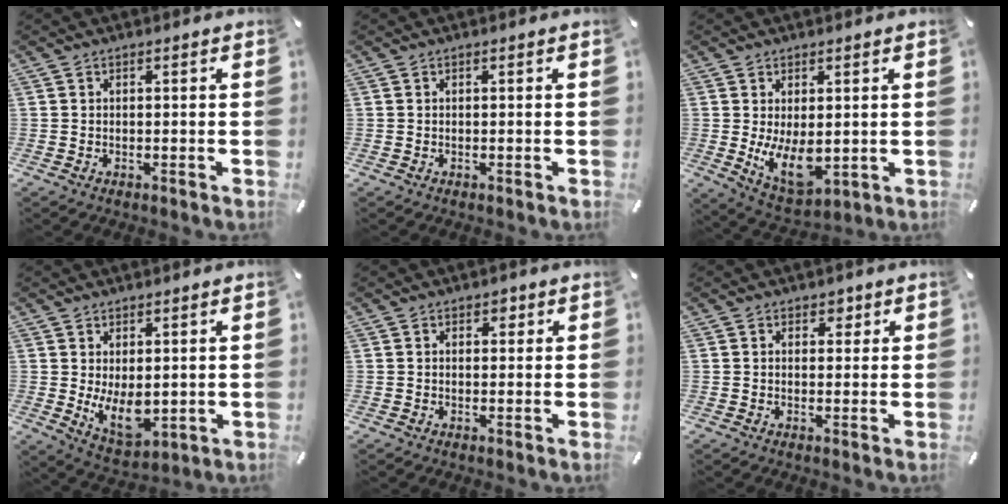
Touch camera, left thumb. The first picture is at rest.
{"total": 0.0}
{"total": 9.9, "force": [0.2, 5.6, 8.2], "torque": [-0.146, -0.017, 0.011]}
{"total": 8.9, "force": [0.4, 5.5, 6.9], "torque": [-0.112, -0.017, 0.014]}
{"total": 2.0, "force": [0.7, 1.5, 1.2], "torque": [-0.011, 0.000, 0.007]}
{"total": 2.7, "force": [1.1, 2.0, 1.3], "torque": [-0.006, -0.002, 0.012]}